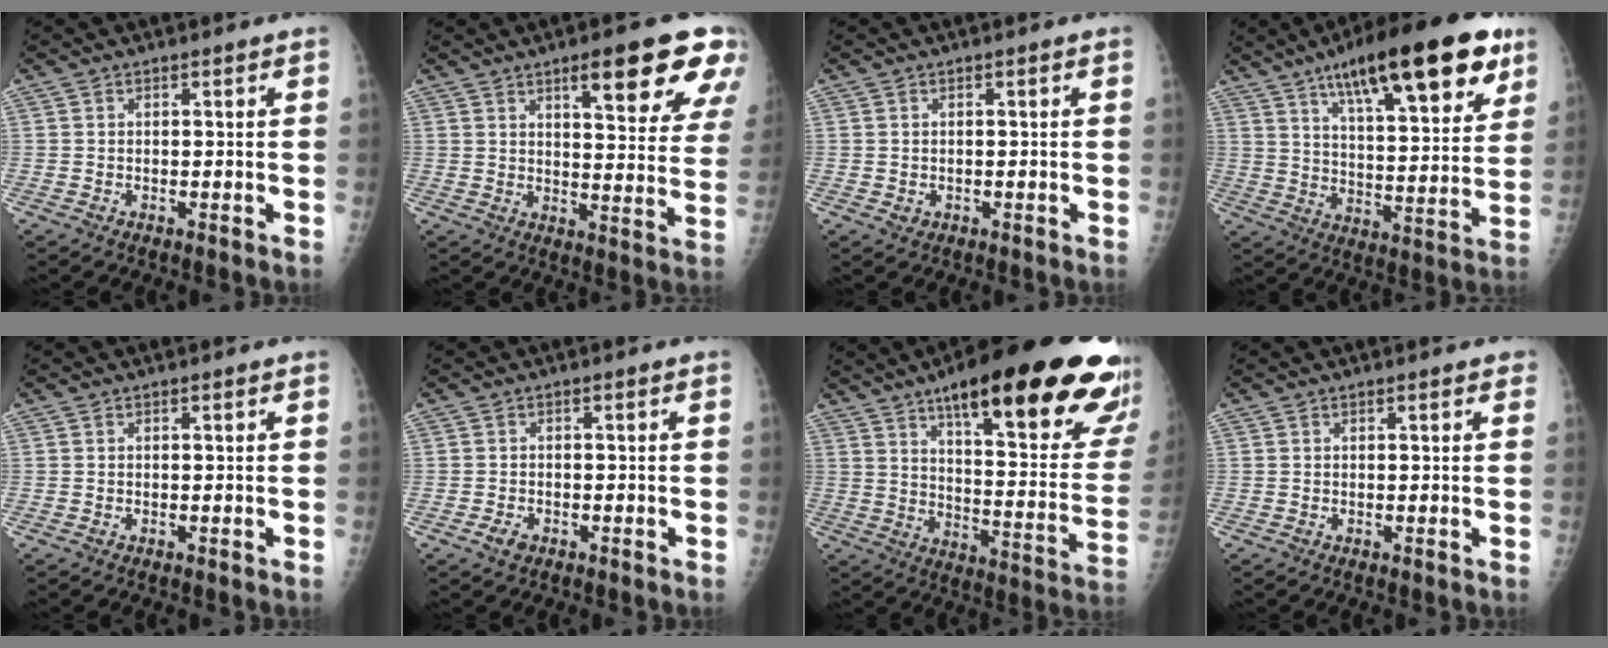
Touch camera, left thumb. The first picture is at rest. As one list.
[{"total": 17.6, "force": [9.9, 4.3, 13.8], "torque": [-0.149, -0.044, 0.131]}, {"total": 0.8, "force": [-0.2, 0.8, 0.2], "torque": [0.001, 0.001, 0.001]}, {"total": 25.0, "force": [14.1, 7.5, 19.3], "torque": [-0.266, -0.033, 0.217]}, {"total": 0.0}, {"total": 1.9, "force": [-1.2, 1.2, 0.9], "torque": [-0.016, 0.002, -0.019]}, {"total": 32.4, "force": [20.0, 7.7, 24.2], "torque": [-0.263, -0.058, 0.281]}, {"total": 0.9, "force": [0.5, 0.4, 0.6], "torque": [-0.007, 0.000, 0.003]}]